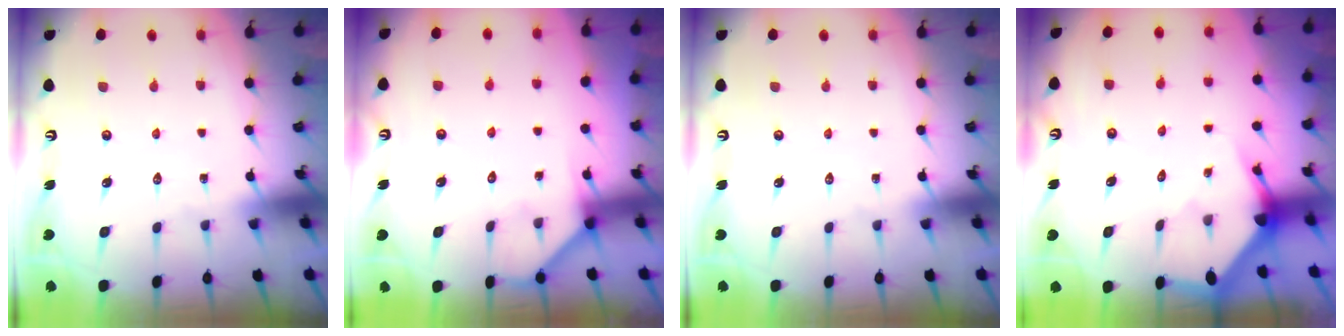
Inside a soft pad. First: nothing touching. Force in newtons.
{"total": 2.9, "press": 2.9, "slide": 0.5}
{"total": 0.0}
{"total": 2.9, "press": 2.9, "slide": 0.1}